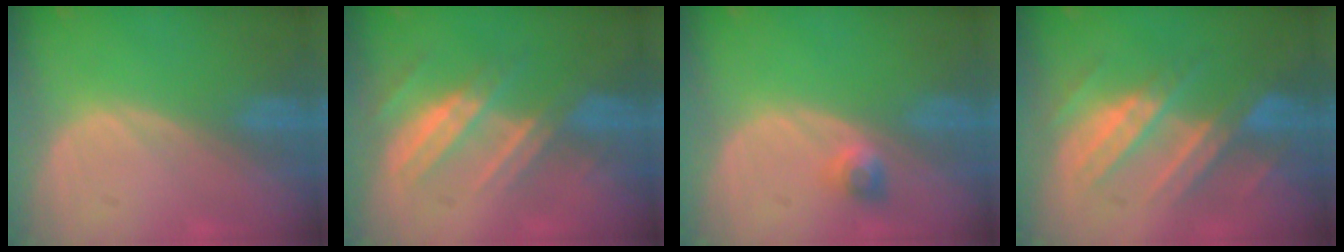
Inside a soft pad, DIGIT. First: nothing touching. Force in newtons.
{"total": 7.4, "press": 6.8, "slide": 2.8}
{"total": 2.4, "press": 2.0, "slide": 1.3}
{"total": 8.3, "press": 8.1, "slide": 1.7}